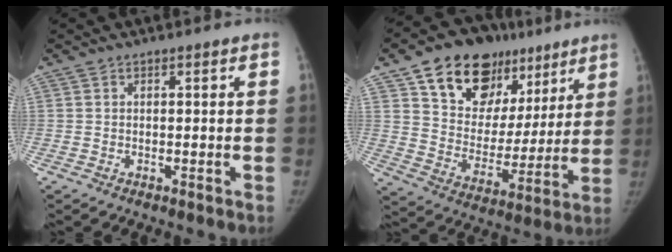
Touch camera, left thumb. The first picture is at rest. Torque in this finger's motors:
{"motor_torque": [1.52, 1.60, 0.42, -0.03, 0.06]}